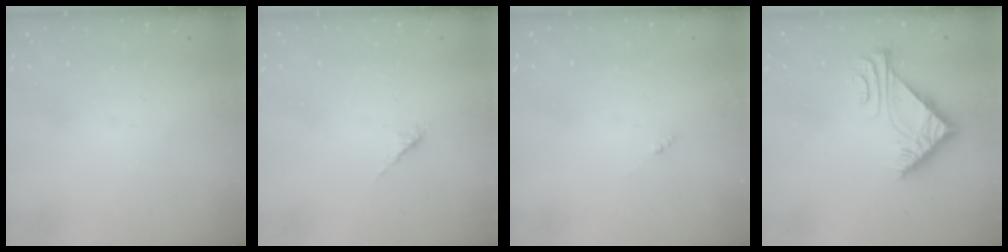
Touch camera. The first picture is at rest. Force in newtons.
{"total": 2.6, "press": 2.4, "slide": 0.7}
{"total": 0.0}
{"total": 7.4, "press": 7.4, "slide": 0.3}